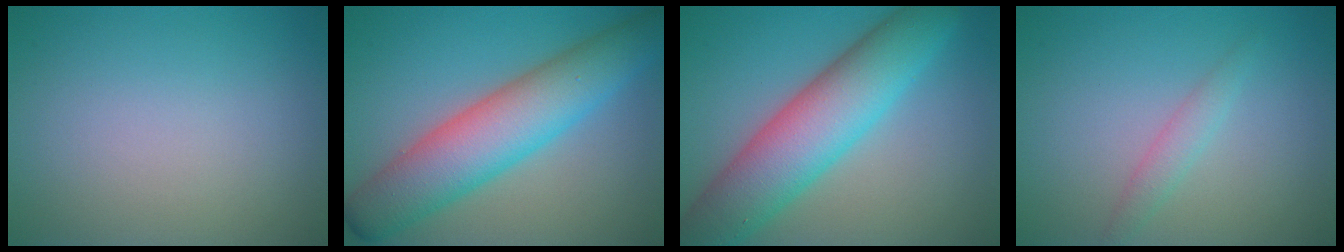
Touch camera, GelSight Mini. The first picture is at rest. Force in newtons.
{"total": 8.4, "press": 8.4, "slide": 0.1}
{"total": 9.2, "press": 9.2, "slide": 0.3}
{"total": 1.5, "press": 1.5, "slide": 0.1}